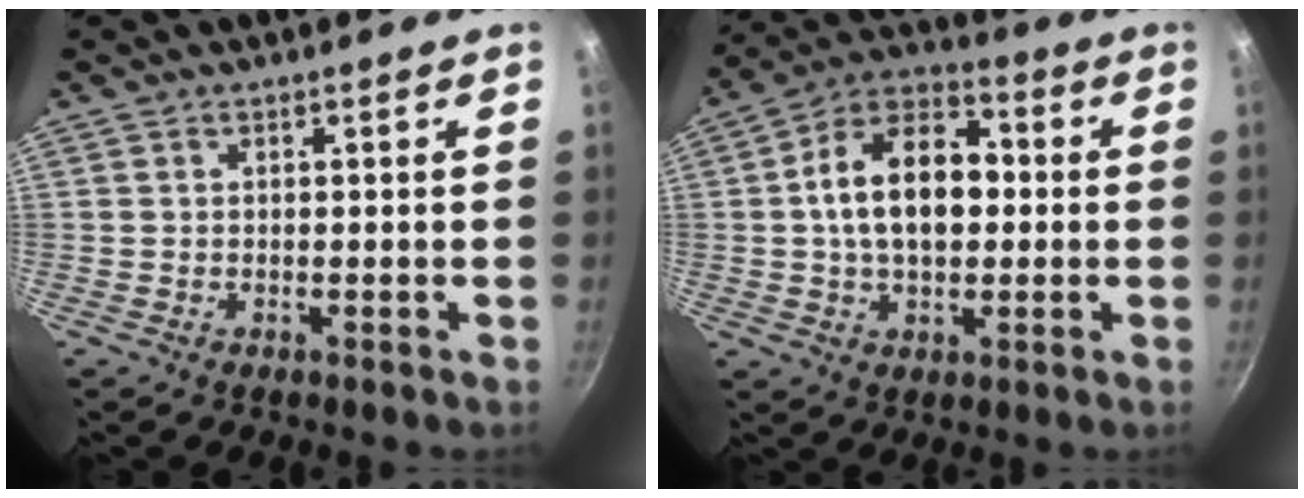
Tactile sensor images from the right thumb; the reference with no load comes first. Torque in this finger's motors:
{"motor_torque": [-0.13, 2.39, 0.30, -0.16, 0.15]}